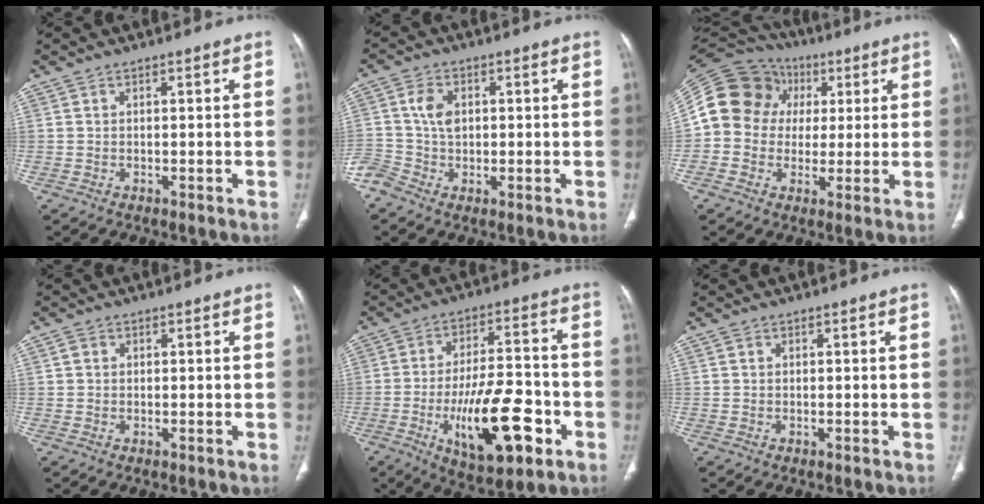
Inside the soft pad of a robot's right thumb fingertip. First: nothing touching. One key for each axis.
{"total": 6.8, "fx": -0.1, "fy": 5.2, "fz": 4.4, "tx": -0.080, "ty": 0.017, "tz": -0.003}
{"total": 16.6, "fx": 2.8, "fy": 14.7, "fz": 7.2, "tx": -0.120, "ty": 0.038, "tz": 0.046}
{"total": 1.4, "fx": 0.4, "fy": 1.2, "fz": 0.6, "tx": -0.004, "ty": 0.000, "tz": 0.007}
{"total": 18.5, "fx": -6.5, "fy": 7.3, "fz": 15.7, "tx": -0.241, "ty": 0.026, "tz": -0.093}
{"total": 0.0}